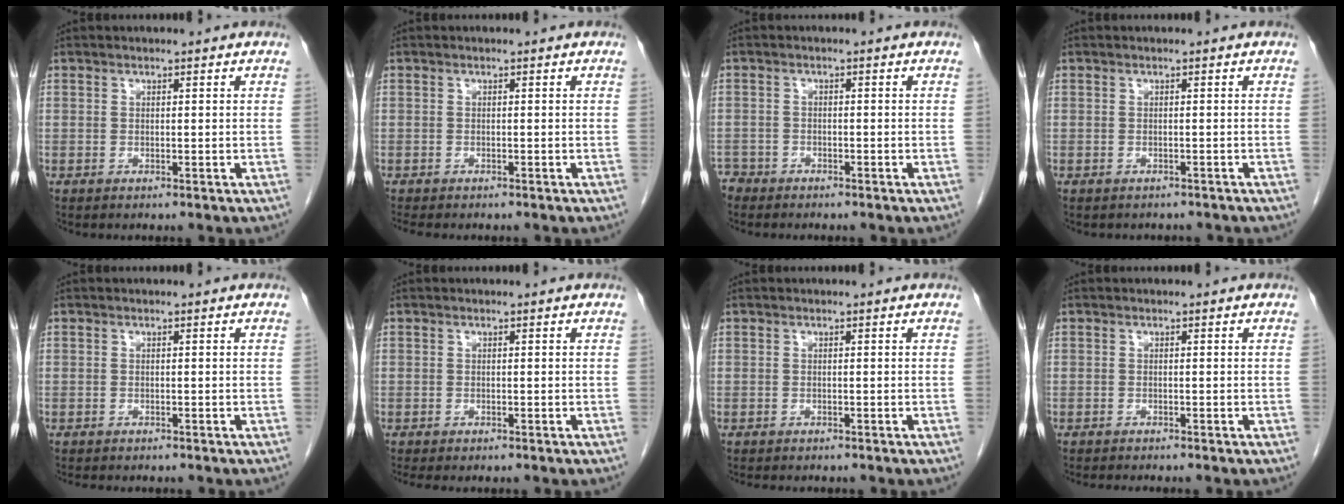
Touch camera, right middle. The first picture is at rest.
{"total": 3.4, "force": [-2.9, 0.9, 1.5], "torque": [-0.024, -0.009, -0.037]}
{"total": 3.0, "force": [-2.7, 1.3, 0.0], "torque": [-0.006, 0.001, -0.050]}
{"total": 3.1, "force": [-2.7, 1.3, 0.5], "torque": [-0.011, 0.000, -0.032]}
{"total": 3.0, "force": [-2.6, 0.9, 1.3], "torque": [-0.022, -0.008, -0.029]}
{"total": 2.7, "force": [-2.3, 0.7, 1.2], "torque": [-0.016, -0.007, -0.028]}
{"total": 3.2, "force": [-2.8, 0.9, 1.3], "torque": [-0.021, -0.008, -0.032]}
{"total": 3.4, "force": [-3.0, 0.1, 1.5], "torque": [-0.018, -0.005, -0.042]}